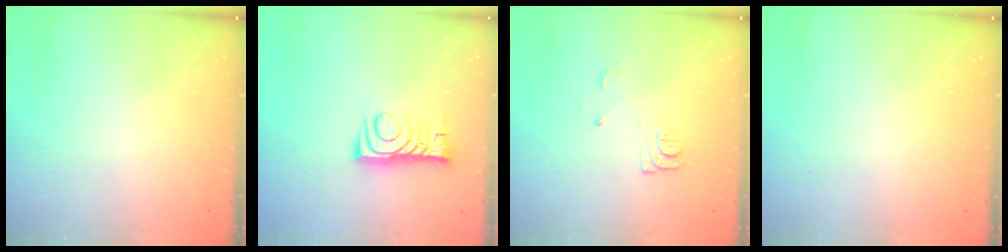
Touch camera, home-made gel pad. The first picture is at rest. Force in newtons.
{"total": 10.1, "press": 10.1, "slide": 0.3}
{"total": 8.4, "press": 8.3, "slide": 0.8}
{"total": 0.0}